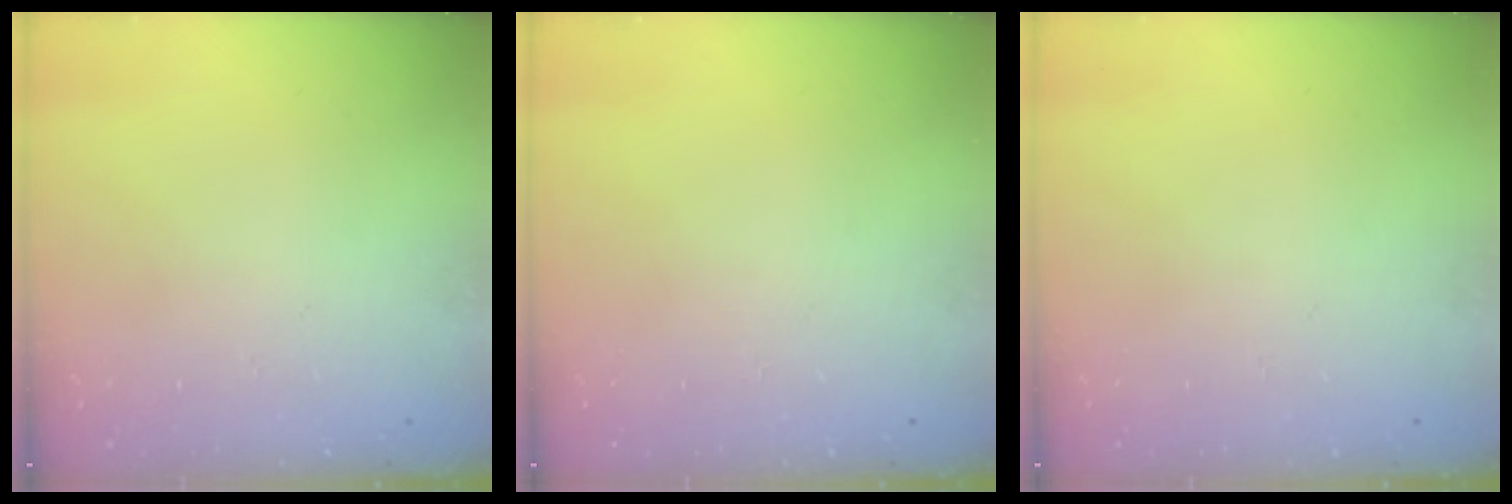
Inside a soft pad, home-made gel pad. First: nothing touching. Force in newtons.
{"total": 0.0}
{"total": 0.0}